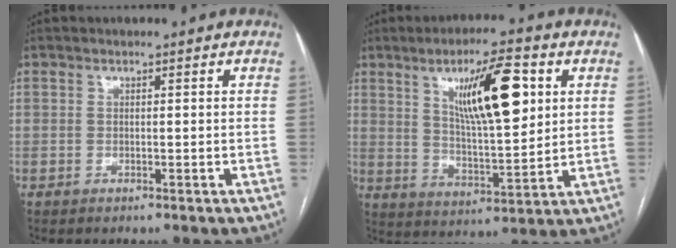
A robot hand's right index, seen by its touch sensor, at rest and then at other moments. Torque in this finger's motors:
{"motor_torque": [1.23, 0.91, 0.45, 0.15]}